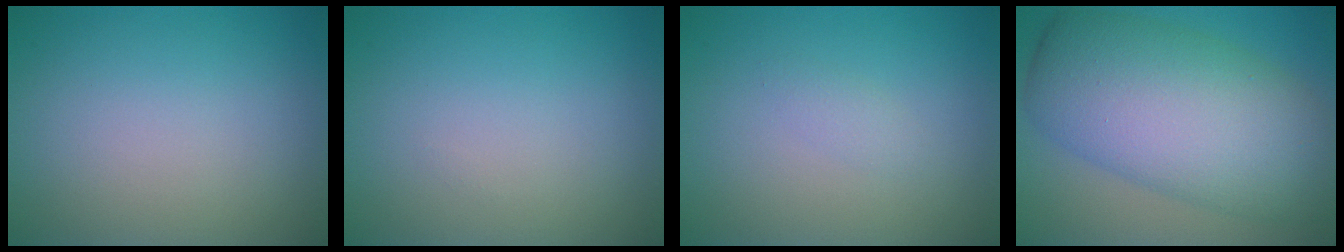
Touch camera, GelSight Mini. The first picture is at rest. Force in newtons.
{"total": 0.0}
{"total": 0.8, "press": 0.8, "slide": 0.1}
{"total": 11.6, "press": 11.6, "slide": 0.3}